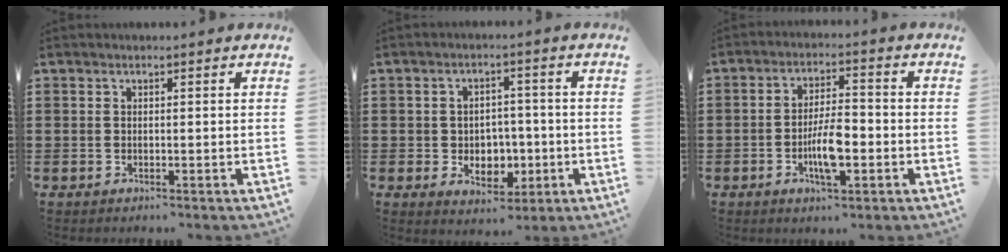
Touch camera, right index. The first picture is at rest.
{"total": 4.5, "force": [-0.6, 3.7, 2.5], "torque": [-0.041, 0.004, -0.016]}
{"total": 7.1, "force": [-2.1, 2.3, 6.4], "torque": [-0.127, -0.001, -0.042]}